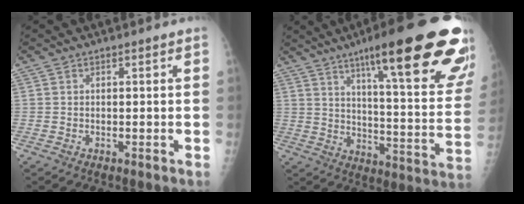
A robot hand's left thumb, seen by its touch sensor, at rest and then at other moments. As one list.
[{"total": 29.4, "force": [17.5, 4.8, 23.1], "torque": [-0.264, -0.049, 0.249]}]